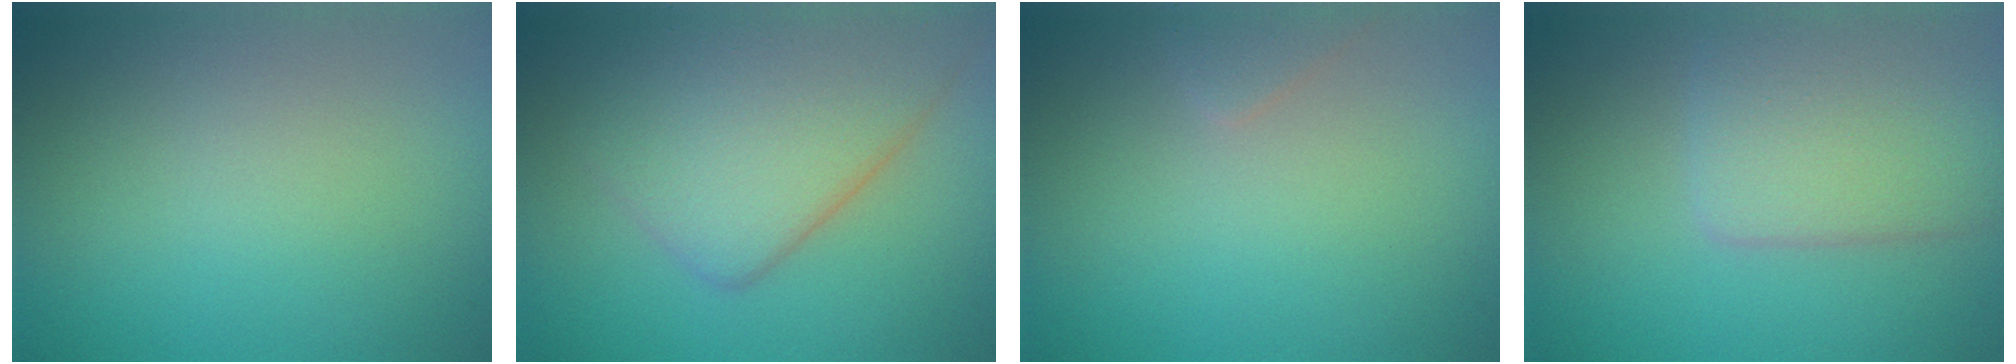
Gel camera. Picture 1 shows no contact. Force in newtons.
{"total": 6.6, "press": 6.6, "slide": 0.5}
{"total": 0.8, "press": 0.8, "slide": 0.0}
{"total": 4.7, "press": 4.7, "slide": 0.1}